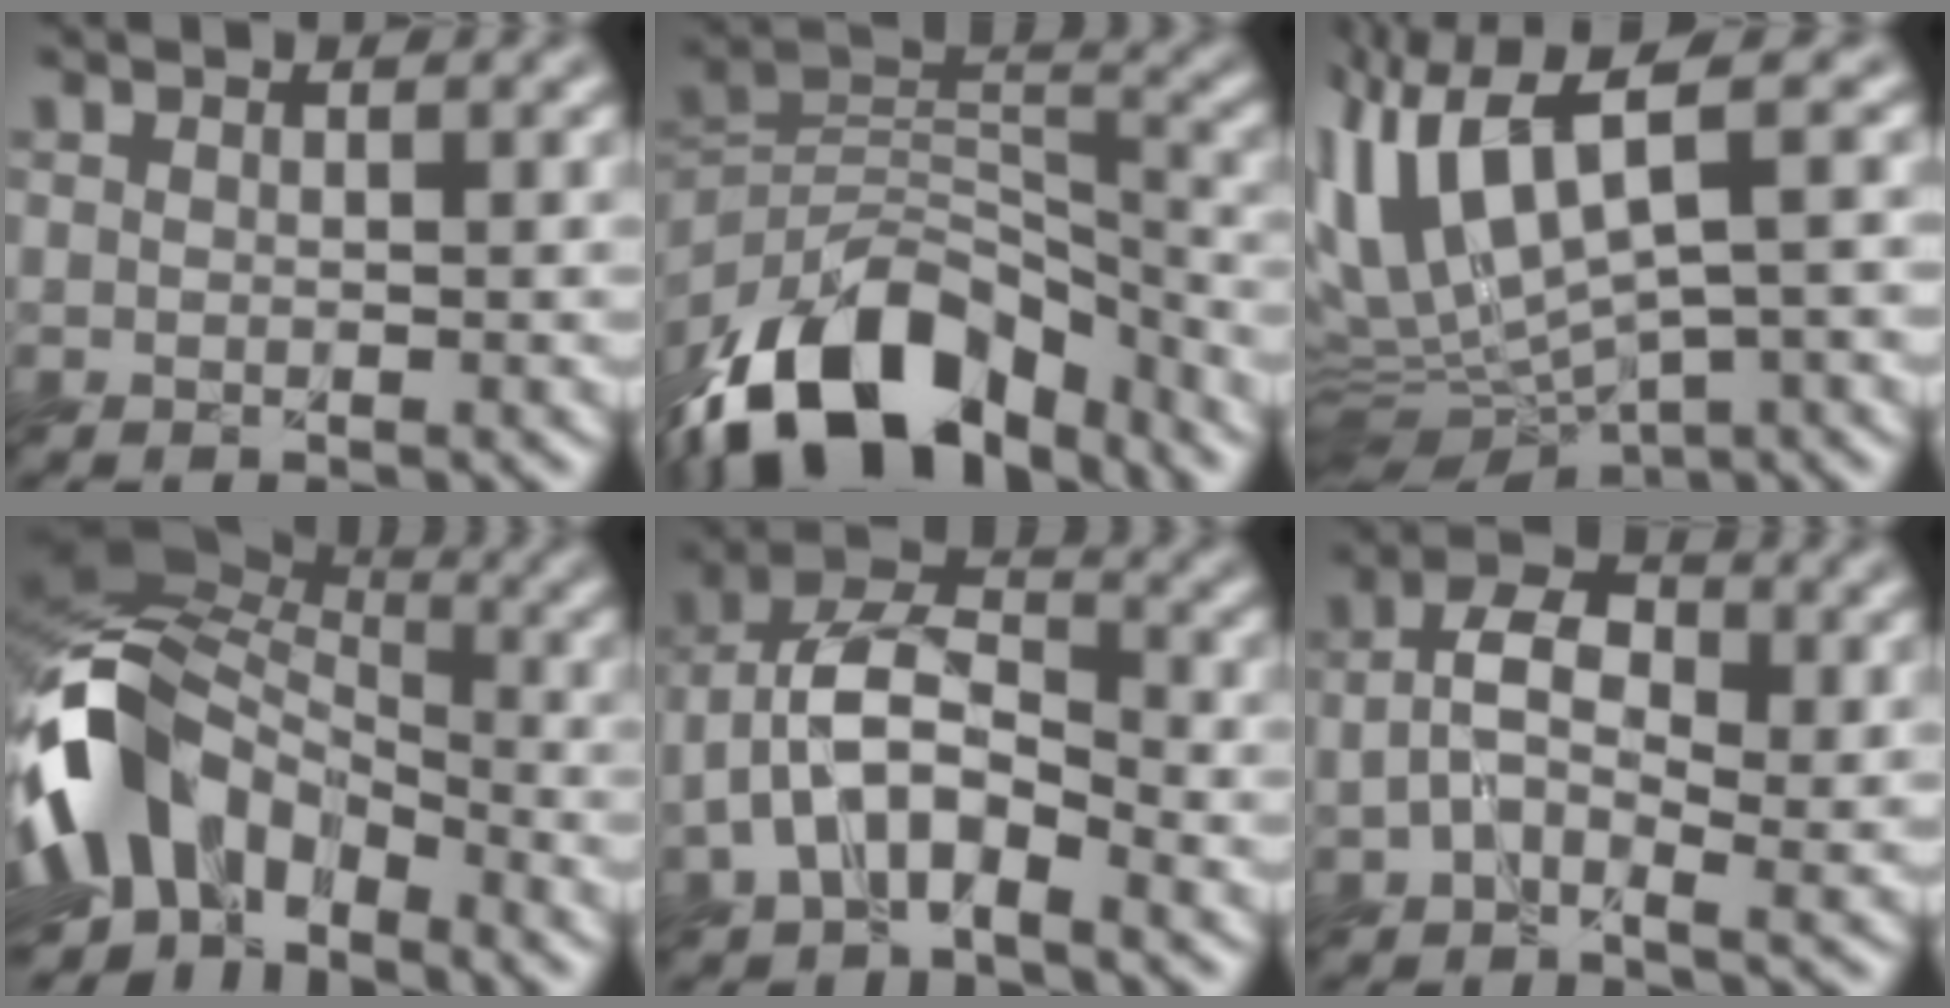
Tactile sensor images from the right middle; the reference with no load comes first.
{"total": 14.0, "force": [-10.7, 6.3, 6.4], "torque": [-0.117, 0.022, -0.211]}
{"total": 10.5, "force": [1.6, 4.1, 9.5], "torque": [-0.219, 0.000, 0.046]}
{"total": 11.7, "force": [-5.5, 7.5, 7.1], "torque": [-0.137, 0.003, -0.124]}
{"total": 6.5, "force": [-2.8, 3.4, 4.9], "torque": [-0.100, 0.014, -0.064]}
{"total": 5.5, "force": [-0.3, 3.4, 4.4], "torque": [-0.081, 0.009, -0.021]}